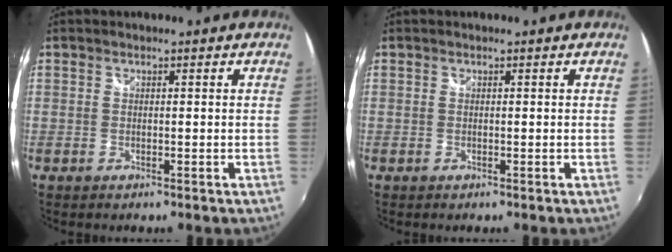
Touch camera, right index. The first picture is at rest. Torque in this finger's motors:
{"motor_torque": [-0.09, 0.02, 0.00, 0.01]}